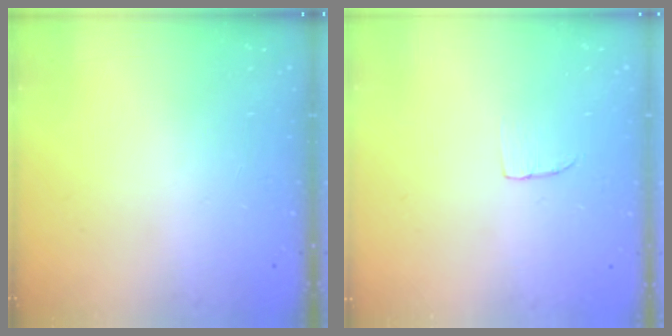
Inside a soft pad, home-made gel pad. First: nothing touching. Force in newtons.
{"total": 3.1, "press": 3.0, "slide": 0.3}